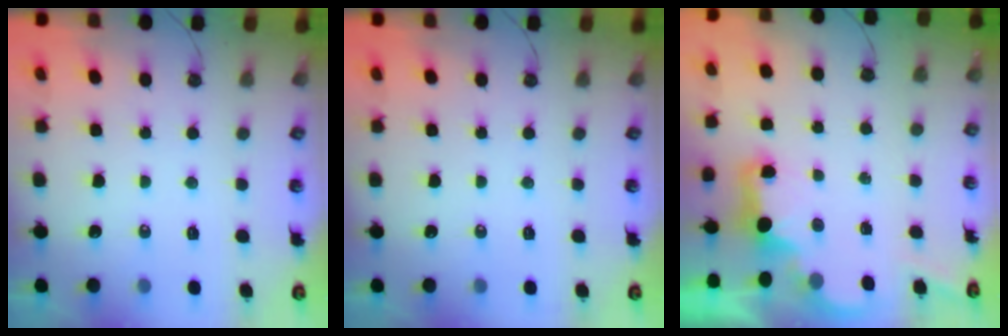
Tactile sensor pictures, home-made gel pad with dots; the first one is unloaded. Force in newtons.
{"total": 0.0}
{"total": 2.7, "press": 2.7, "slide": 0.6}